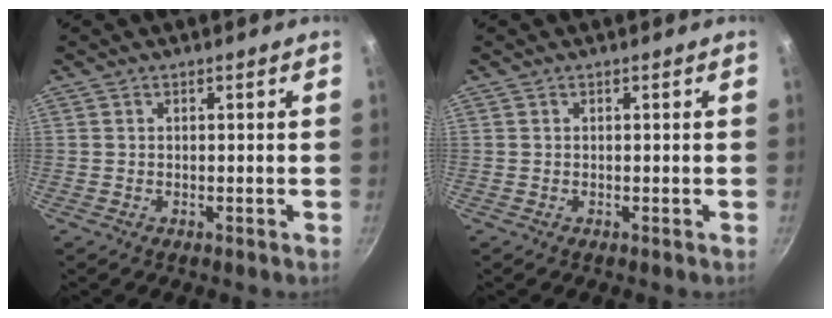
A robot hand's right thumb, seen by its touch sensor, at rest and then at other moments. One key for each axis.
{"total": 0.0}